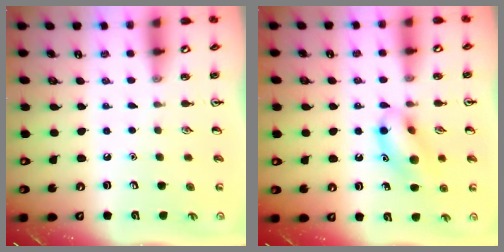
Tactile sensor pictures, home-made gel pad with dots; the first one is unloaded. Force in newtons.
{"total": 12.8, "press": 12.8, "slide": 1.1}